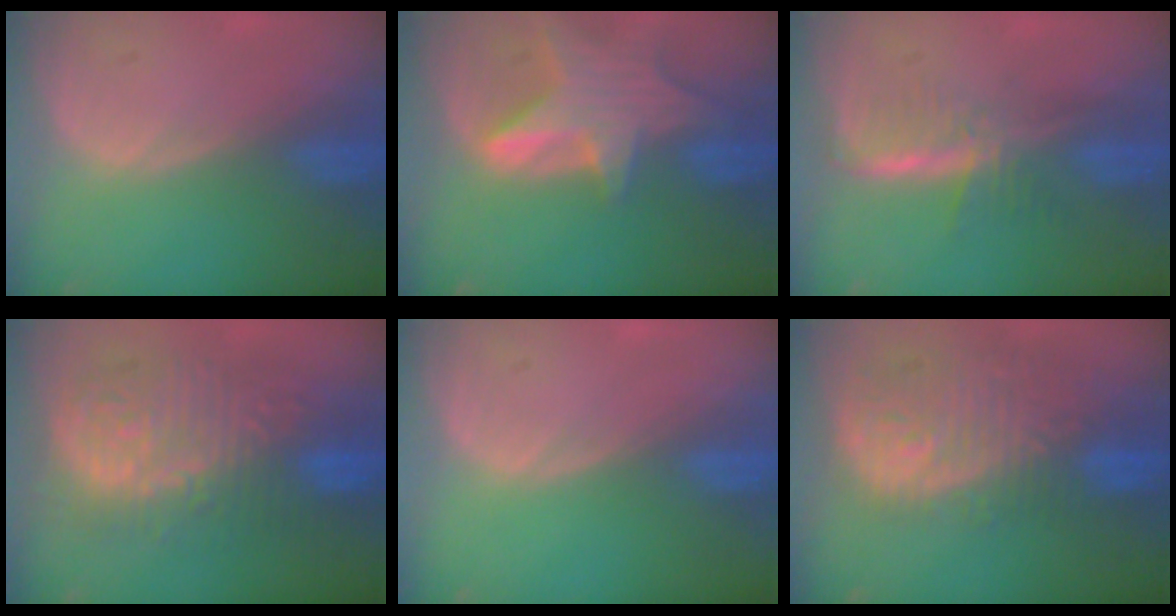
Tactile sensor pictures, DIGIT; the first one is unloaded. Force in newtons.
{"total": 8.3, "press": 7.4, "slide": 3.8}
{"total": 6.0, "press": 5.2, "slide": 3.0}
{"total": 13.3, "press": 13.3, "slide": 1.2}
{"total": 0.0}
{"total": 12.1, "press": 10.8, "slide": 5.6}